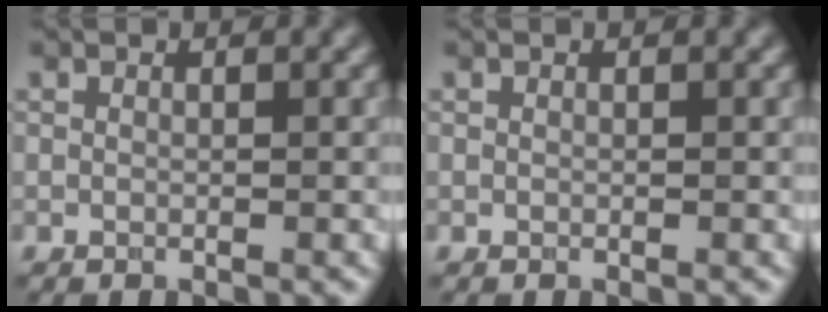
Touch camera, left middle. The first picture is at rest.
{"total": 0.0}